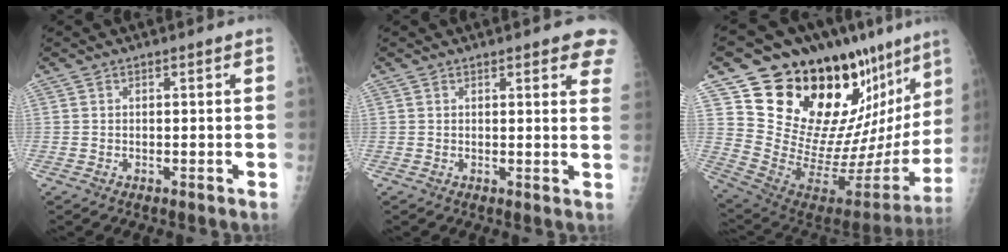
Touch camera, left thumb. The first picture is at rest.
{"total": 6.6, "force": [4.7, 1.8, 4.3], "torque": [-0.027, -0.013, 0.044]}
{"total": 31.7, "force": [21.5, 12.0, 20.0], "torque": [-0.269, -0.109, 0.332]}